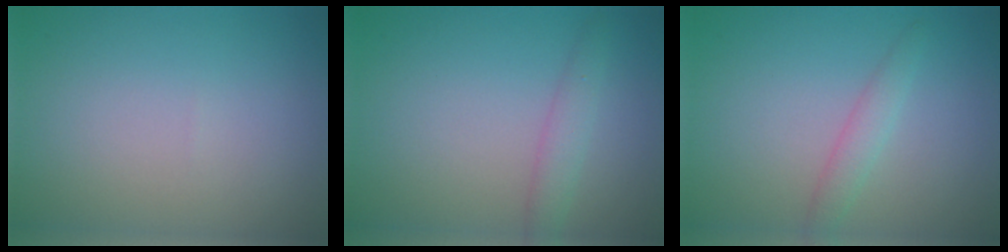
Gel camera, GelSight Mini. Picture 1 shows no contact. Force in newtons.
{"total": 1.8, "press": 1.8, "slide": 0.0}
{"total": 1.7, "press": 1.7, "slide": 0.1}